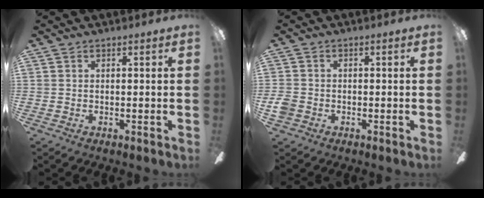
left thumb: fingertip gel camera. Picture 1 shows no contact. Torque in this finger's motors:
{"motor_torque": [0.04, 0.02, 0.07, -0.12, 0.00]}